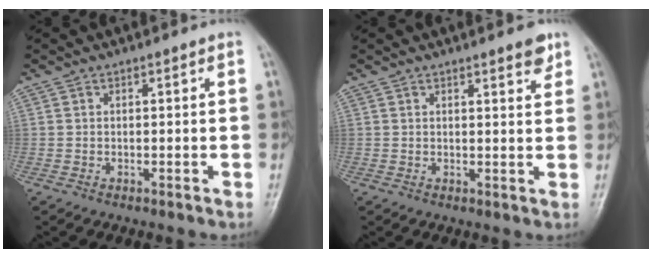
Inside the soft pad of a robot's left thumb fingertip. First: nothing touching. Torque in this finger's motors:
{"motor_torque": [0.05, 0.05, 0.08, 0.03, 0.06]}